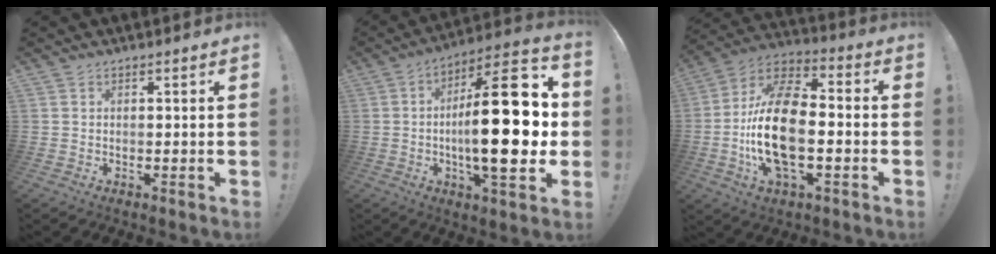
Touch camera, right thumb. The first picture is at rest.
{"total": 25.7, "force": [-1.0, 8.1, 24.4], "torque": [-0.391, 0.001, -0.020]}
{"total": 21.0, "force": [-3.2, 10.5, 18.0], "torque": [-0.348, 0.011, -0.055]}